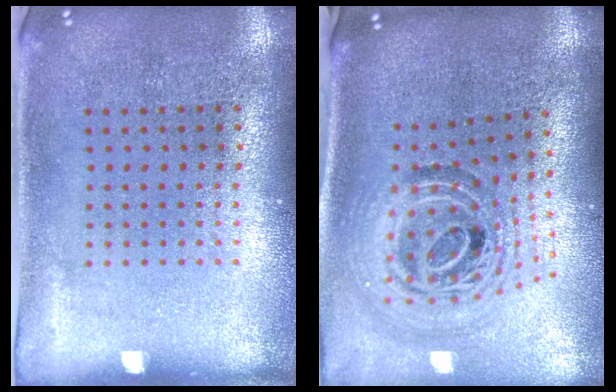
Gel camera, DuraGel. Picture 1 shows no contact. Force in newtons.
{"total": 1.9, "press": 1.5, "slide": 1.1}